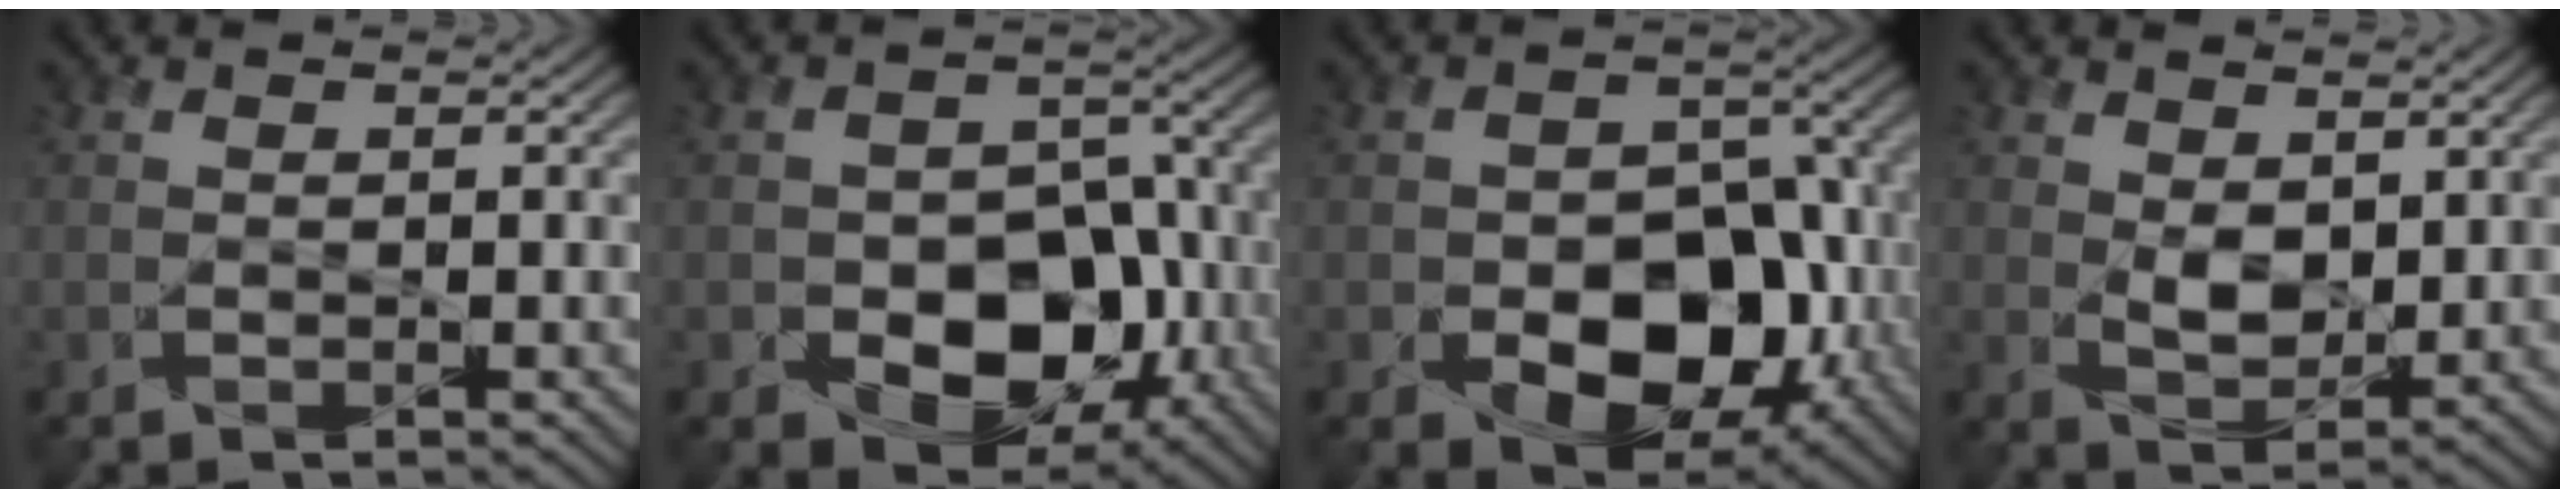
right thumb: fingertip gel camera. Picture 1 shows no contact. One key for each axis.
{"total": 10.7, "fx": -3.8, "fy": 7.4, "fz": 6.7, "tx": -0.095, "ty": -0.011, "tz": -0.067}
{"total": 11.6, "fx": -3.8, "fy": 7.8, "fz": 7.7, "tx": -0.110, "ty": -0.013, "tz": -0.061}
{"total": 4.5, "fx": 1.7, "fy": 2.8, "fz": 3.1, "tx": -0.068, "ty": -0.008, "tz": 0.034}